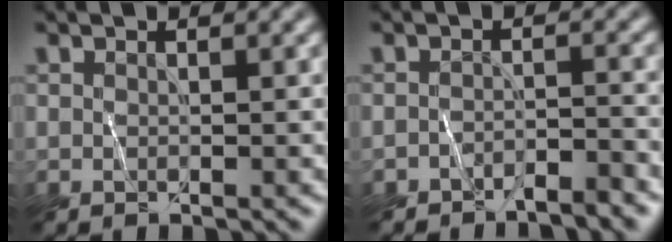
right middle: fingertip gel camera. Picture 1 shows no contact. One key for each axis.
{"total": 2.3, "fx": -2.3, "fy": 0.1, "fz": 0.6, "tx": -0.006, "ty": 0.005, "tz": -0.036}